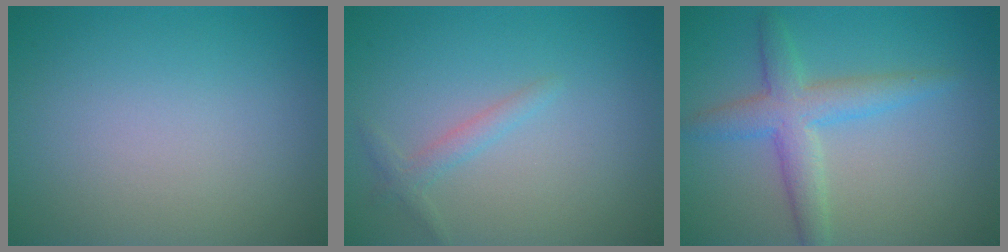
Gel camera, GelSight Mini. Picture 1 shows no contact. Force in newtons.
{"total": 1.4, "press": 1.4, "slide": 0.1}
{"total": 4.0, "press": 4.0, "slide": 0.1}